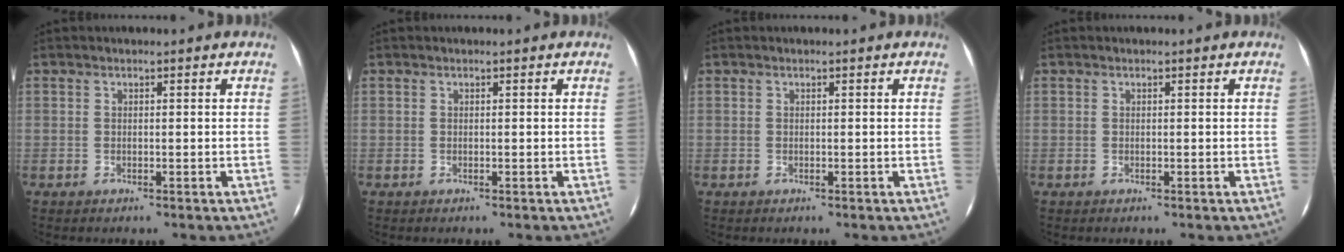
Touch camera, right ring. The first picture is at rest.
{"total": 0.0}
{"total": 0.0}
{"total": 0.0}